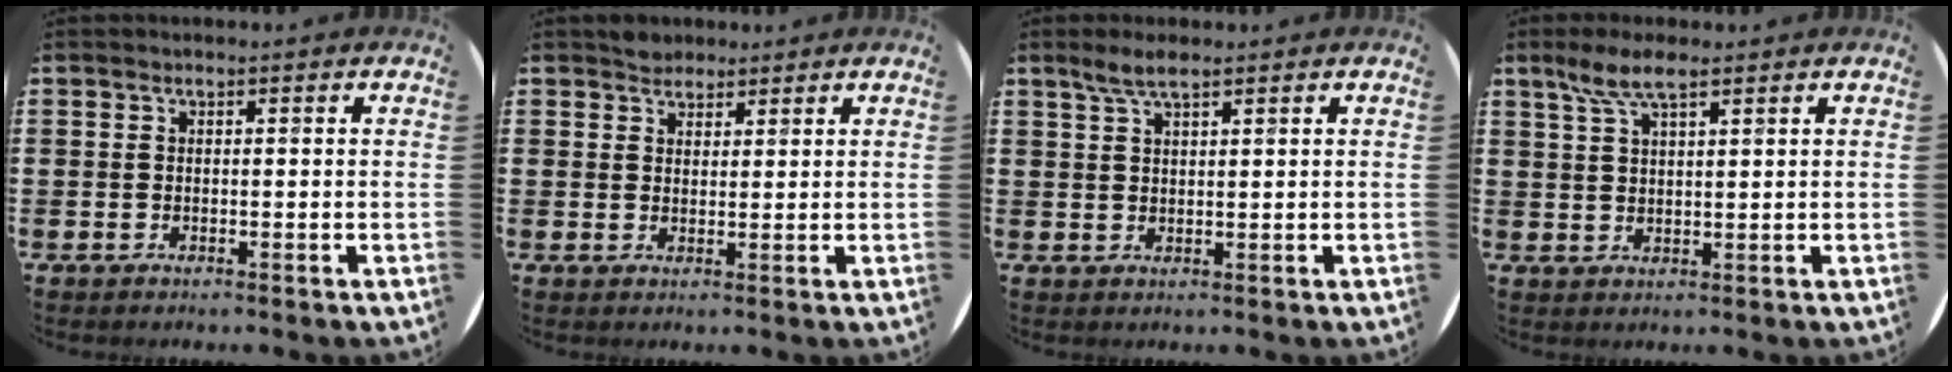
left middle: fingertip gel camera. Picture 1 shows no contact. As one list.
[{"total": 2.2, "force": [2.1, 0.9, -0.2], "torque": [0.007, 0.001, 0.040]}, {"total": 2.9, "force": [2.2, 0.6, 1.7], "torque": [-0.036, 0.005, 0.040]}, {"total": 4.9, "force": [3.3, 1.3, 3.4], "torque": [-0.073, 0.006, 0.059]}]